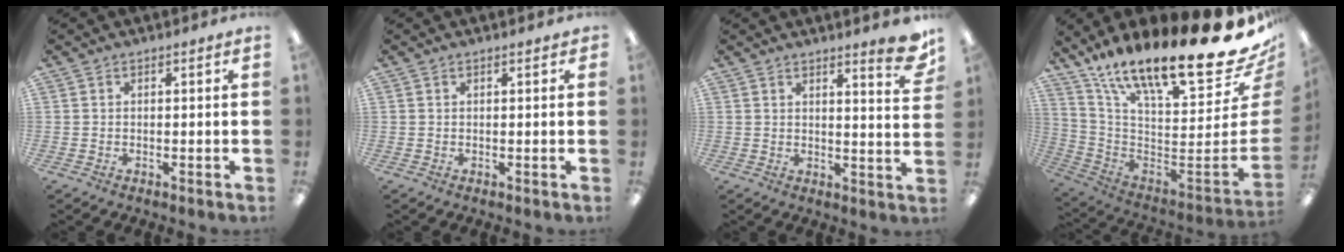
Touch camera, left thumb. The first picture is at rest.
{"total": 0.6, "force": [0.3, 0.3, 0.4], "torque": [-0.001, -0.001, 0.004]}
{"total": 7.3, "force": [5.3, 1.0, 5.0], "torque": [-0.062, -0.035, 0.082]}
{"total": 22.5, "force": [15.4, 3.5, 16.0], "torque": [-0.205, -0.146, 0.252]}